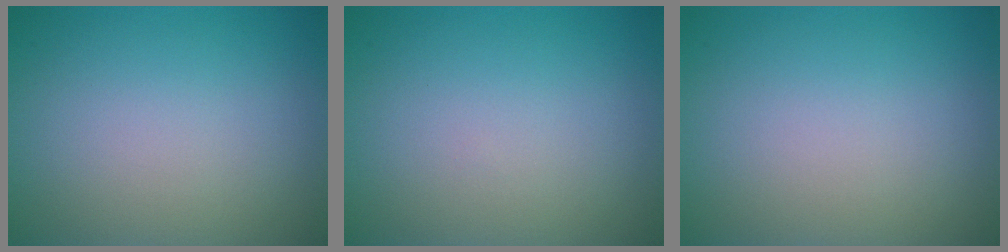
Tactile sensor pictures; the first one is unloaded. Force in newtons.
{"total": 0.0}
{"total": 0.0}